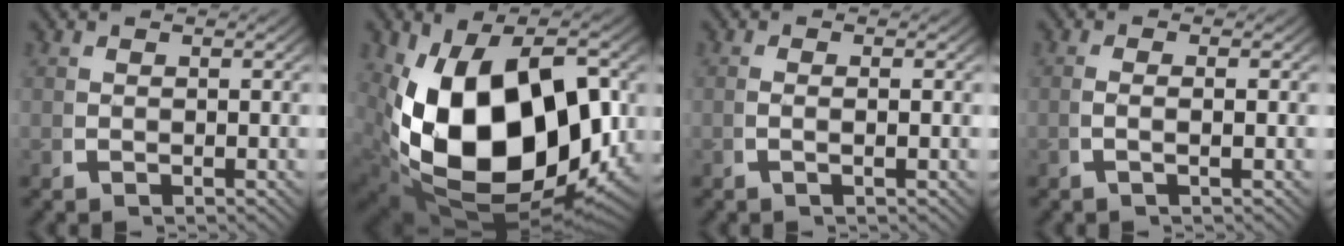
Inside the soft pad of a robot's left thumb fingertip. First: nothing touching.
{"total": 24.8, "force": [-2.0, 15.5, 19.3], "torque": [-0.386, -0.077, 0.014]}
{"total": 0.9, "force": [-0.1, -0.1, 0.9], "torque": [-0.023, 0.001, -0.002]}
{"total": 1.2, "force": [-0.1, -0.1, 1.2], "torque": [-0.032, 0.002, -0.002]}